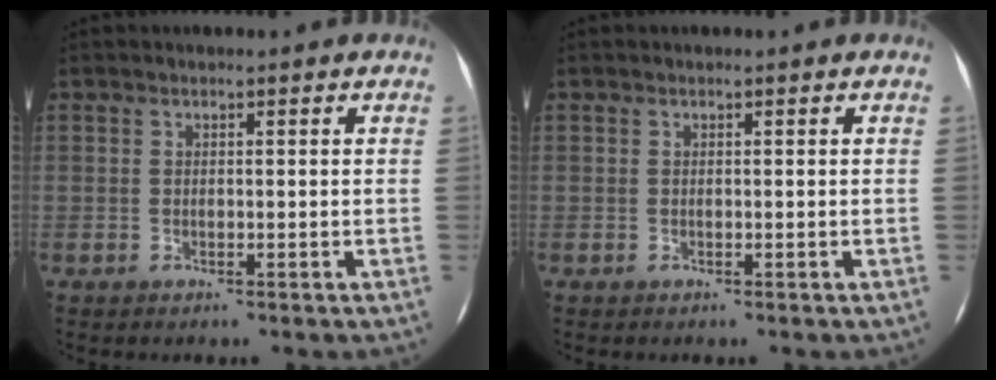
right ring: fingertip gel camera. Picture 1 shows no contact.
{"total": 0.0}